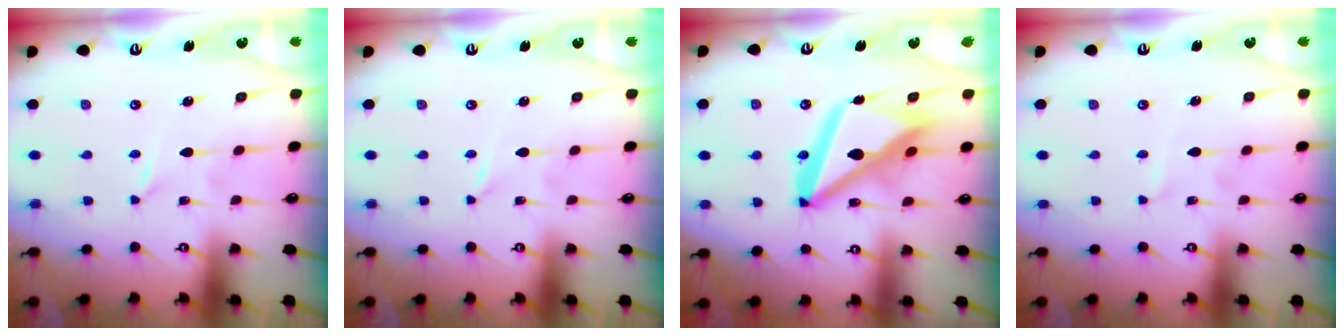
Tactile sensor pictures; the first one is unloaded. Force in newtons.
{"total": 0.0}
{"total": 17.6, "press": 17.5, "slide": 2.2}
{"total": 2.2, "press": 2.2, "slide": 0.3}